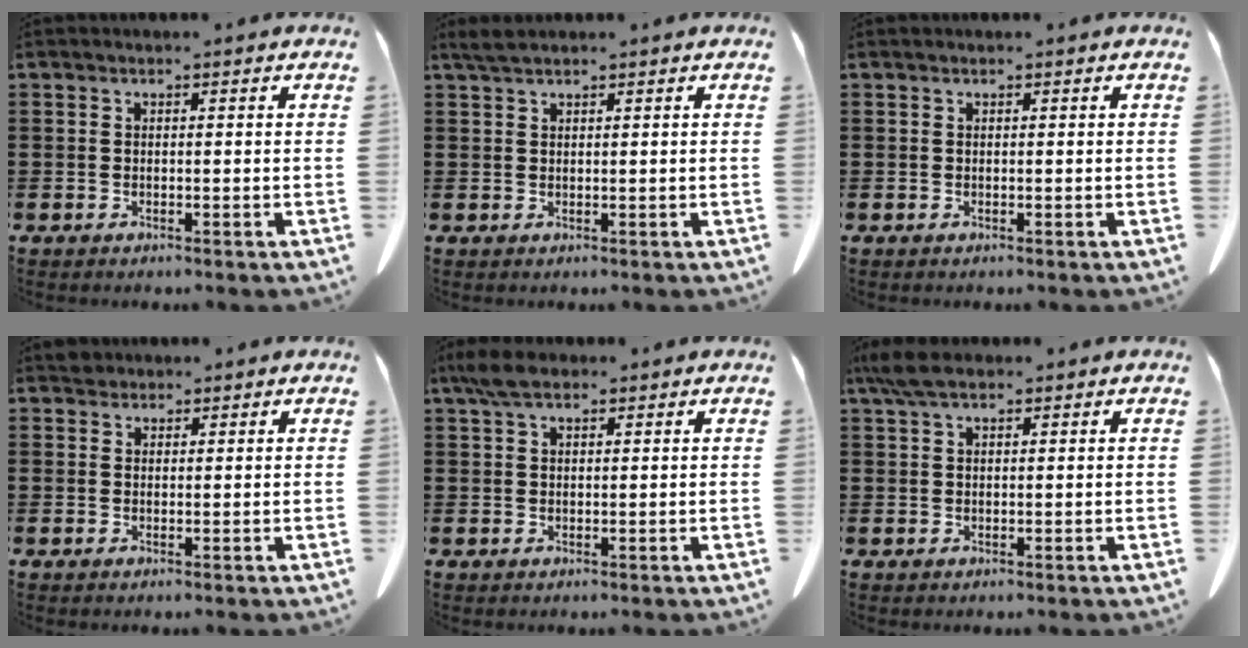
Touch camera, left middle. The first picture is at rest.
{"total": 1.7, "force": [1.3, 0.2, 1.0], "torque": [-0.023, 0.001, 0.025]}
{"total": 0.0}
{"total": 1.5, "force": [1.3, 0.7, 0.1], "torque": [-0.007, 0.002, 0.028]}
{"total": 3.8, "force": [2.4, 1.5, 2.5], "torque": [-0.056, 0.007, 0.045]}
{"total": 4.1, "force": [2.6, 1.4, 2.8], "torque": [-0.062, 0.005, 0.049]}